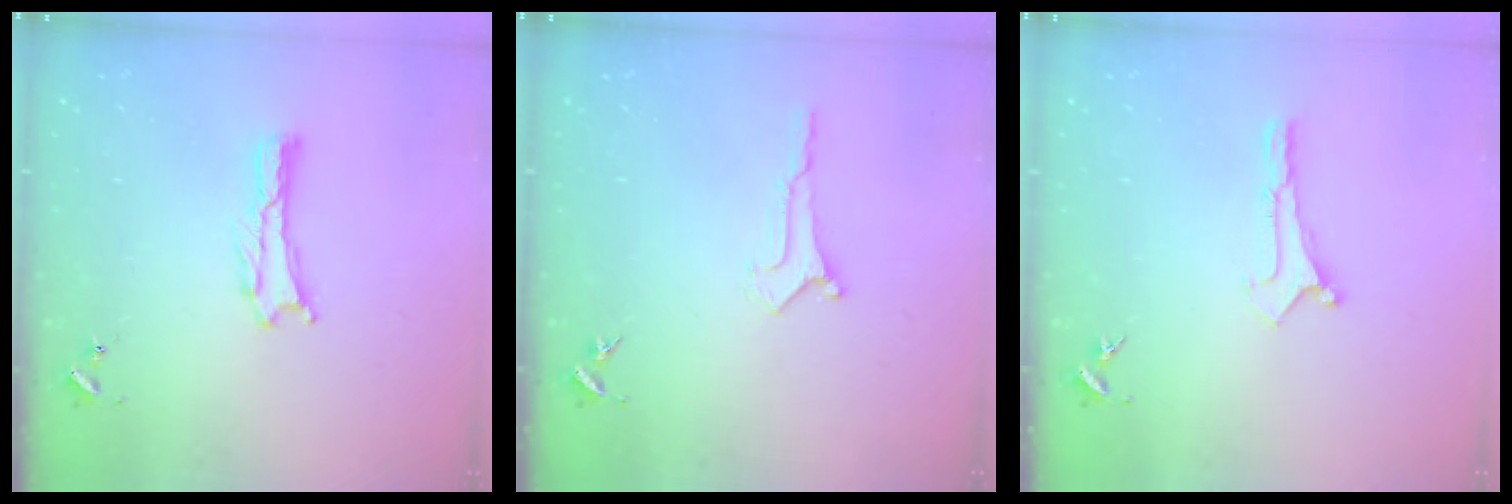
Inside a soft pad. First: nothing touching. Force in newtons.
{"total": 0.0}
{"total": 0.0}